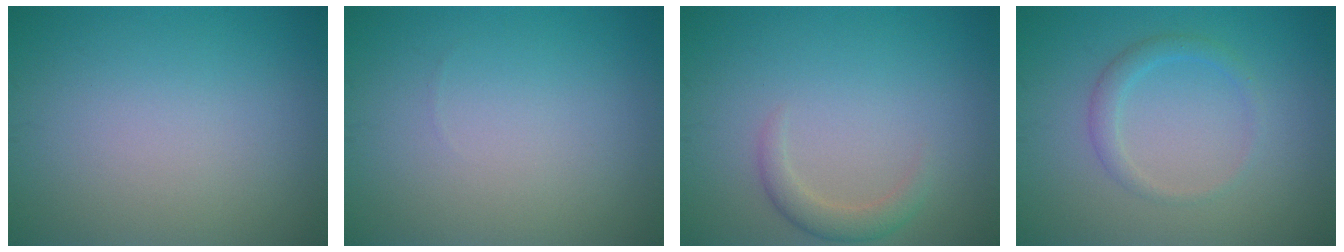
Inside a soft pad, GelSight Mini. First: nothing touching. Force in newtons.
{"total": 0.0}
{"total": 1.9, "press": 1.9, "slide": 0.1}
{"total": 1.8, "press": 1.8, "slide": 0.1}